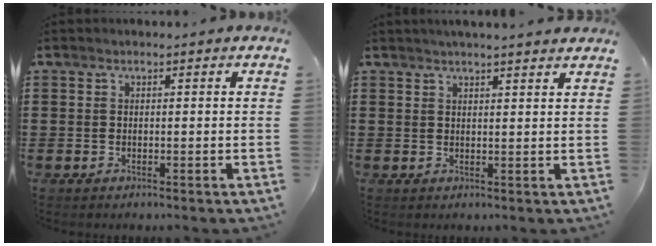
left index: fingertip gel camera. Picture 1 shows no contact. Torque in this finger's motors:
{"motor_torque": [1.11, -1.03, 0.17, 0.06]}